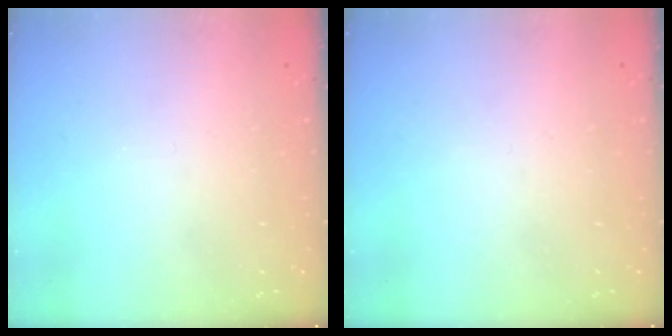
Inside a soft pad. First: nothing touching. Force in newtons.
{"total": 0.0}